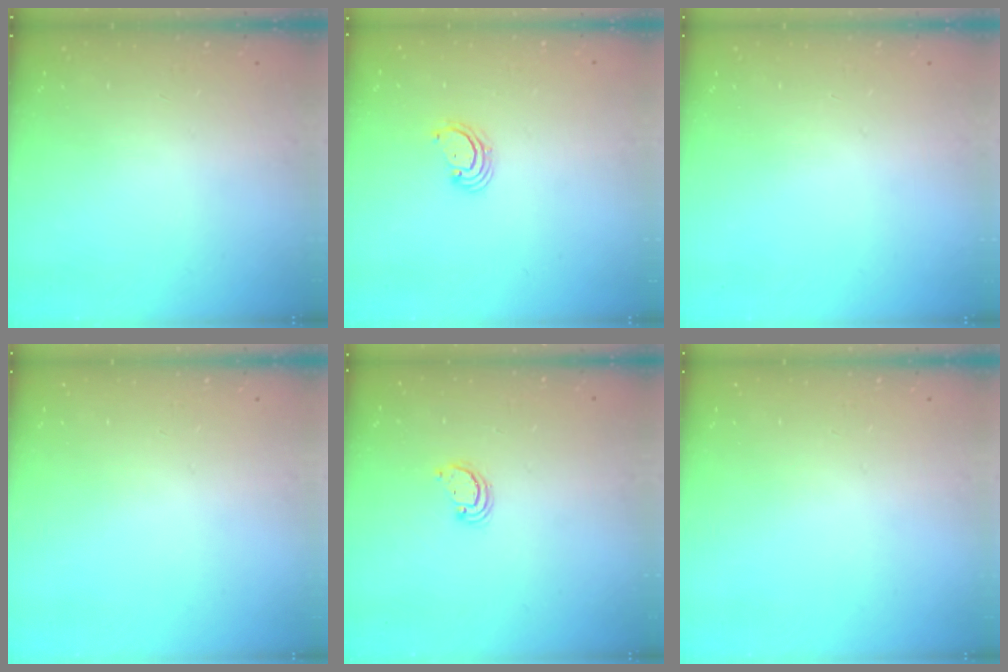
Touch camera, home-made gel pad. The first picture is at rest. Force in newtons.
{"total": 2.3, "press": 2.3, "slide": 0.1}
{"total": 0.0}
{"total": 0.0}
{"total": 2.6, "press": 2.6, "slide": 0.2}
{"total": 0.0}